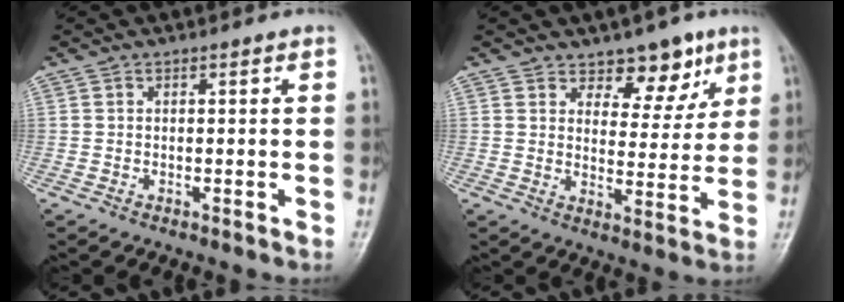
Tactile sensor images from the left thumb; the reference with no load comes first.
{"total": 7.9, "force": [5.3, 4.5, 3.8], "torque": [-0.011, -0.033, 0.078]}